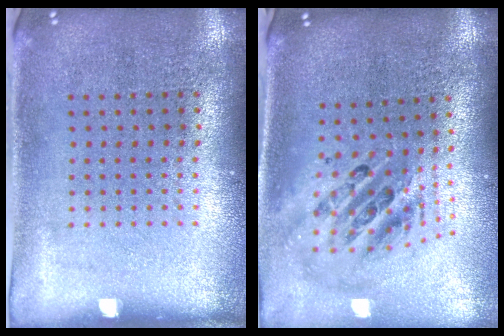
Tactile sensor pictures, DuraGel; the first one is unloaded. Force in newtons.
{"total": 2.4, "press": 1.7, "slide": 1.7}